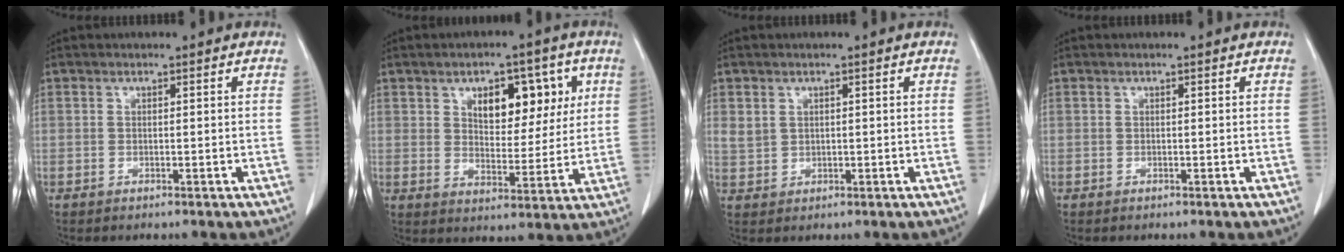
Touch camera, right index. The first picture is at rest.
{"total": 9.9, "force": [3.9, 5.2, 7.4], "torque": [-0.099, 0.014, 0.063]}
{"total": 2.6, "force": [1.0, 2.3, 0.8], "torque": [-0.013, 0.004, 0.025]}
{"total": 0.0}